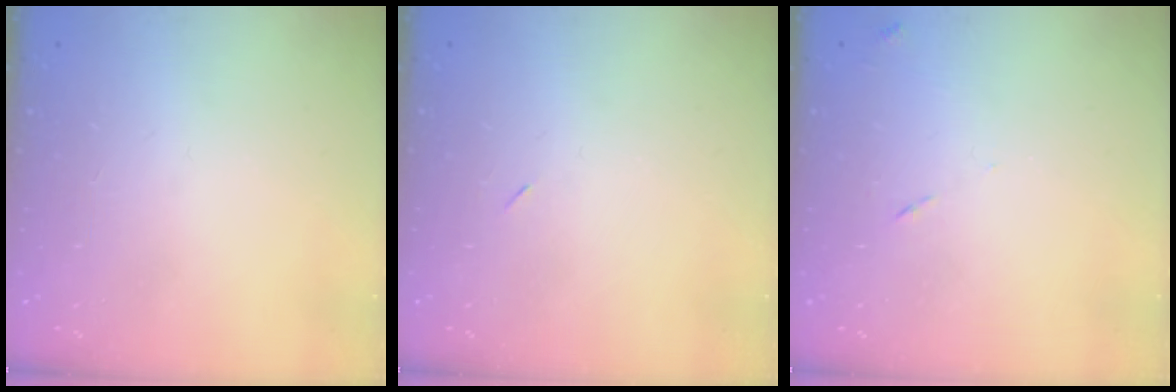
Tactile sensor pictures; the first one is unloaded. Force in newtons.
{"total": 2.2, "press": 1.8, "slide": 1.2}
{"total": 7.4, "press": 7.4, "slide": 0.7}